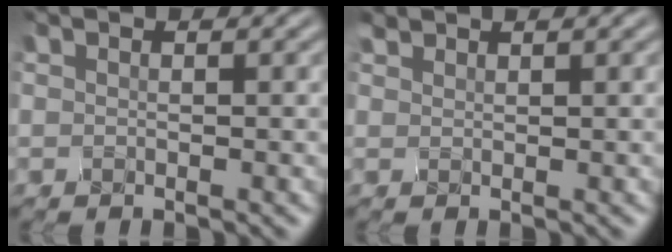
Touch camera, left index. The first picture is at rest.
{"total": 0.7, "force": [0.4, -0.3, -0.4], "torque": [-0.001, 0.002, 0.023]}